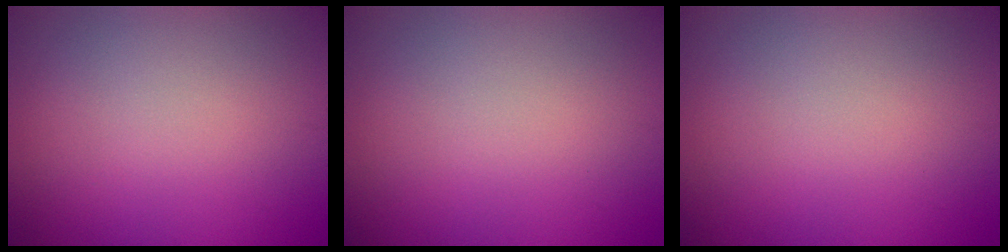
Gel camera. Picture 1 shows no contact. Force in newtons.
{"total": 0.0}
{"total": 0.0}